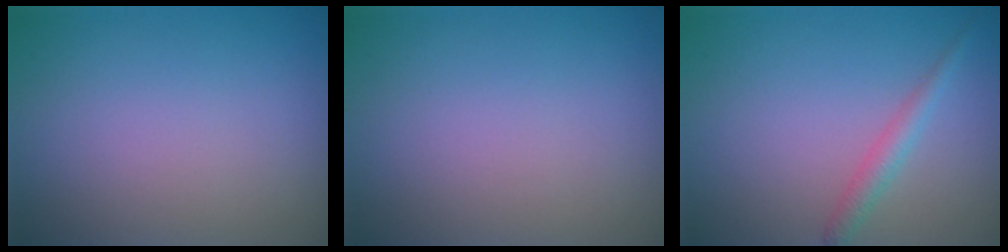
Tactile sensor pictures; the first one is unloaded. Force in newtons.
{"total": 0.0}
{"total": 1.8, "press": 1.8, "slide": 0.0}